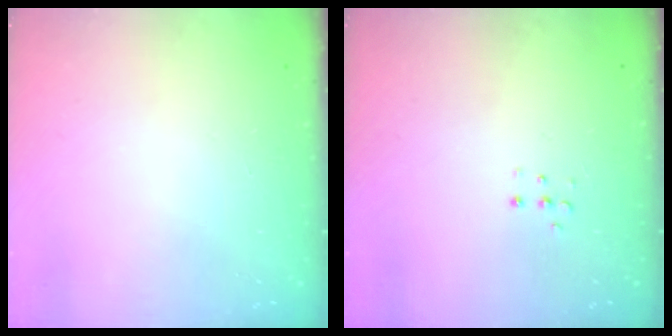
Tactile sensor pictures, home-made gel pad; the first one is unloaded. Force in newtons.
{"total": 3.8, "press": 3.7, "slide": 0.7}